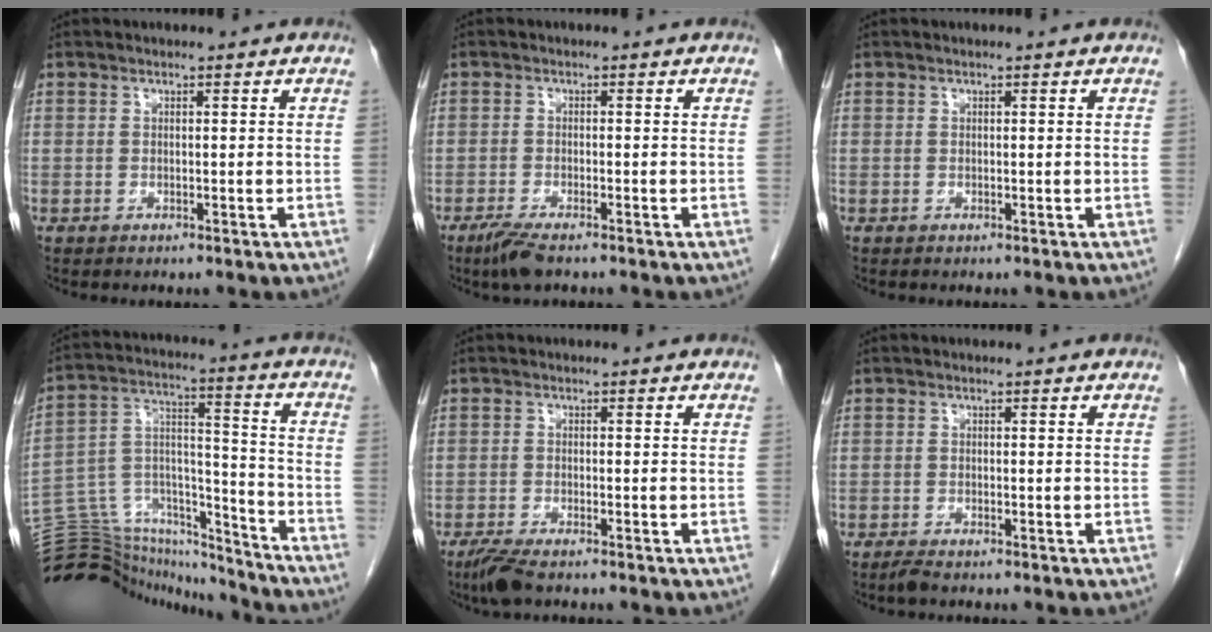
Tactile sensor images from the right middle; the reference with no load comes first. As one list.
[{"total": 3.8, "force": [-2.8, 0.5, 2.5], "torque": [-0.056, -0.010, -0.052]}, {"total": 0.0}, {"total": 23.7, "force": [-22.7, 5.1, 4.8], "torque": [-0.126, 0.040, -0.357]}, {"total": 3.6, "force": [-2.8, 0.5, 2.2], "torque": [-0.049, -0.010, -0.053]}, {"total": 1.3, "force": [-1.1, 0.0, 0.6], "torque": [-0.023, -0.005, -0.022]}]